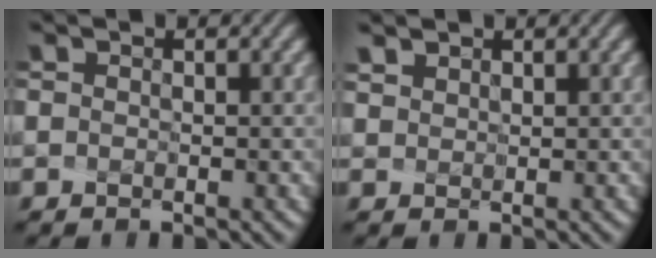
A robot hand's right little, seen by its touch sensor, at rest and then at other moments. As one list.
[{"total": 1.7, "force": [1.4, 0.9, 0.5], "torque": [-0.027, 0.014, 0.030]}]